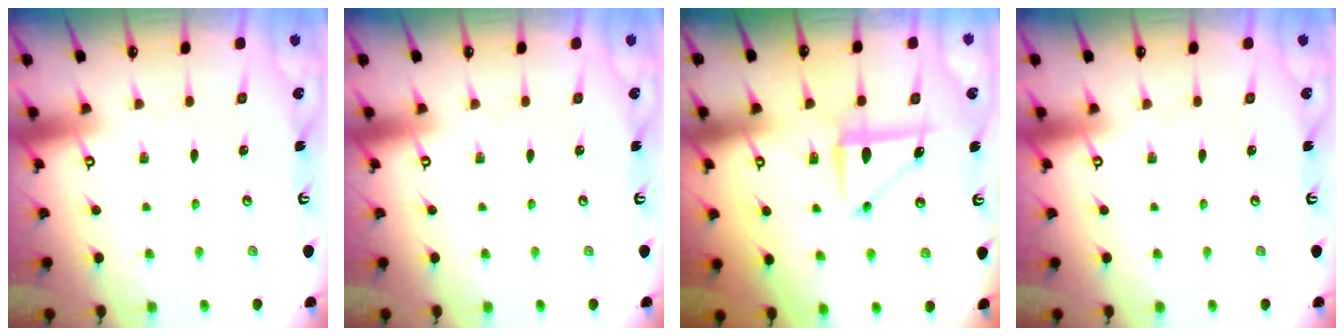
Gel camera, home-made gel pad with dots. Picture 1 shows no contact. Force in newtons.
{"total": 0.0}
{"total": 7.7, "press": 7.6, "slide": 0.9}
{"total": 0.0}